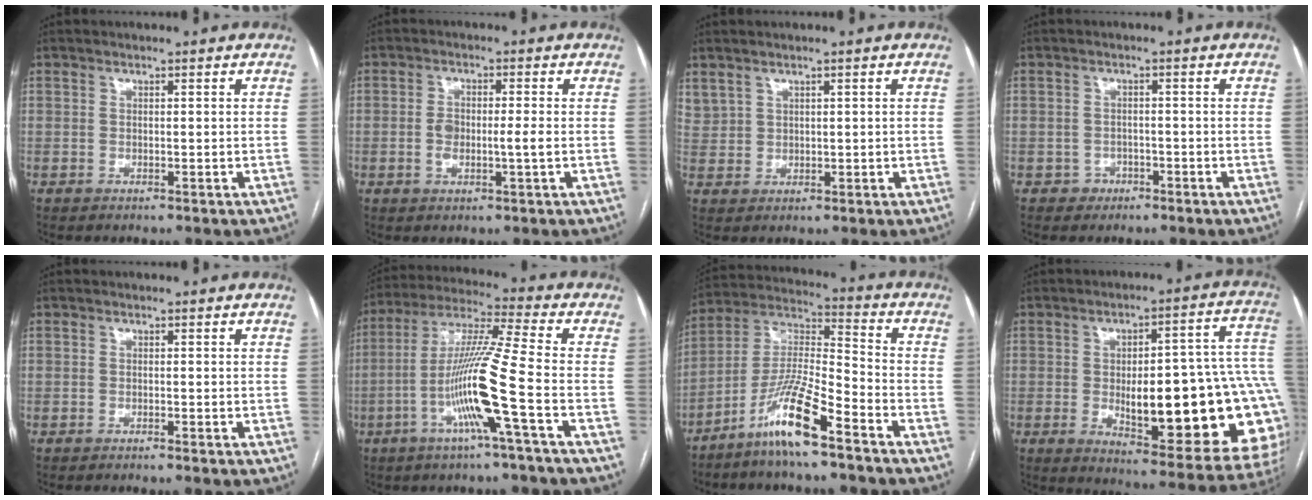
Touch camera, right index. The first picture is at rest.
{"total": 4.2, "force": [-0.5, 1.1, 4.0], "torque": [-0.084, 0.006, -0.007]}
{"total": 3.3, "force": [2.3, 2.1, 0.9], "torque": [-0.021, 0.009, 0.059]}
{"total": 2.2, "force": [-1.2, 1.8, 0.0], "torque": [0.010, 0.011, -0.019]}
{"total": 0.7, "force": [-0.6, -0.1, 0.3], "torque": [-0.008, 0.000, -0.009]}
{"total": 13.6, "force": [-4.4, -1.6, 12.8], "torque": [-0.251, -0.003, -0.092]}
{"total": 12.1, "force": [-8.0, 0.7, 9.1], "torque": [-0.184, -0.011, -0.158]}
{"total": 27.2, "force": [-3.3, 7.2, 26.1], "torque": [-0.253, 0.027, -0.024]}